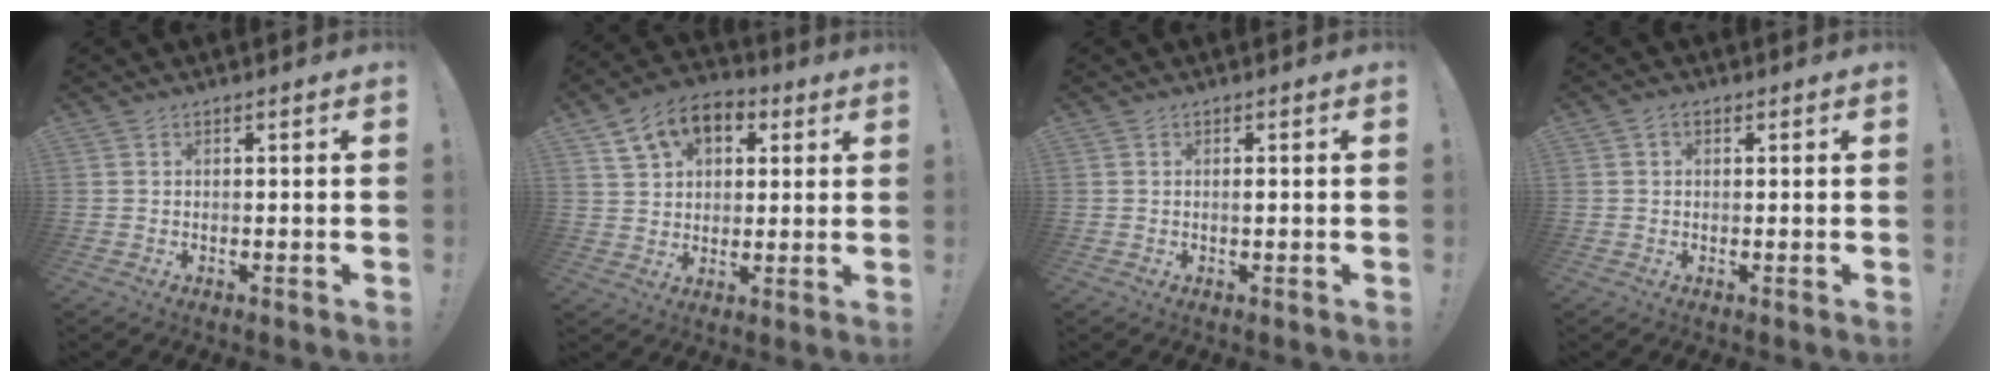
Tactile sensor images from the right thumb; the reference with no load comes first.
{"total": 9.4, "force": [4.9, 5.3, 6.0], "torque": [-0.097, -0.013, 0.090]}
{"total": 0.6, "force": [-0.2, 0.0, 0.5], "torque": [-0.002, -0.003, -0.005]}
{"total": 1.3, "force": [0.4, 0.9, 0.8], "torque": [-0.015, 0.002, 0.007]}